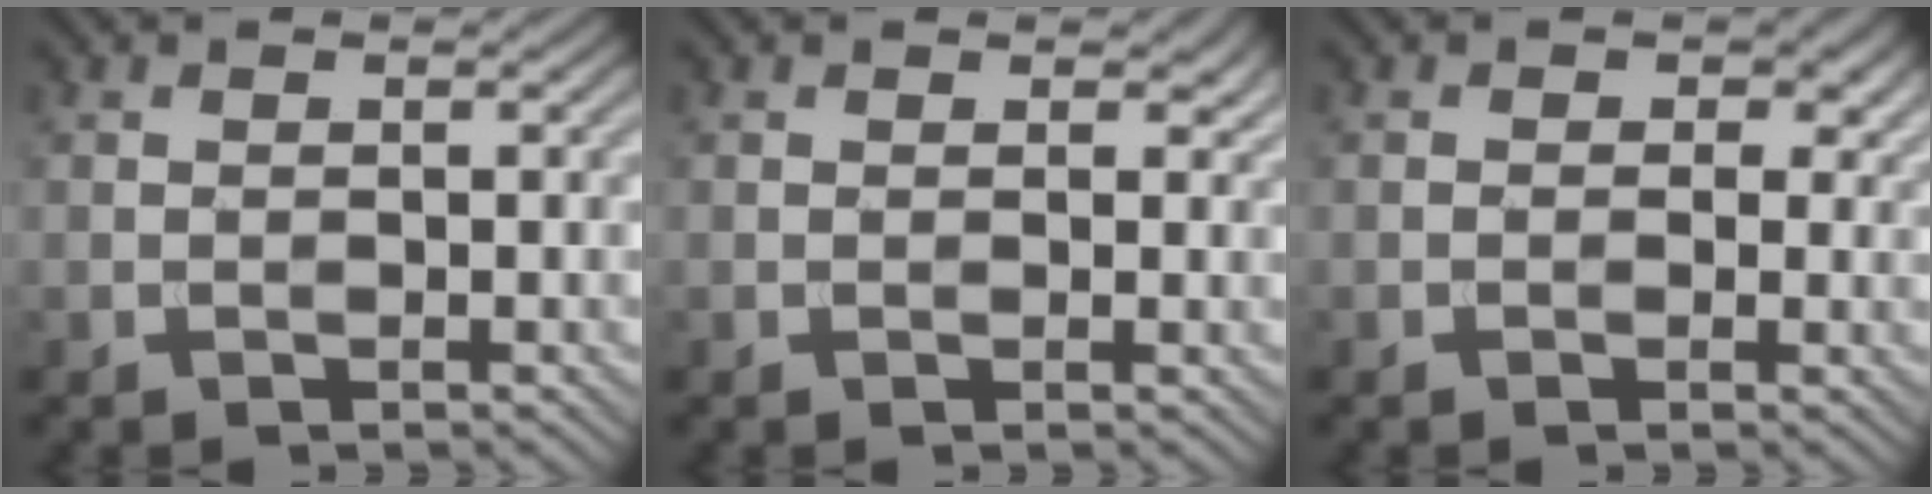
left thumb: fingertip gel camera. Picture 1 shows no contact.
{"total": 1.3, "force": [0.7, 0.8, 0.6], "torque": [-0.011, -0.005, 0.012]}
{"total": 2.3, "force": [0.5, 1.7, 1.4], "torque": [-0.024, -0.007, 0.004]}